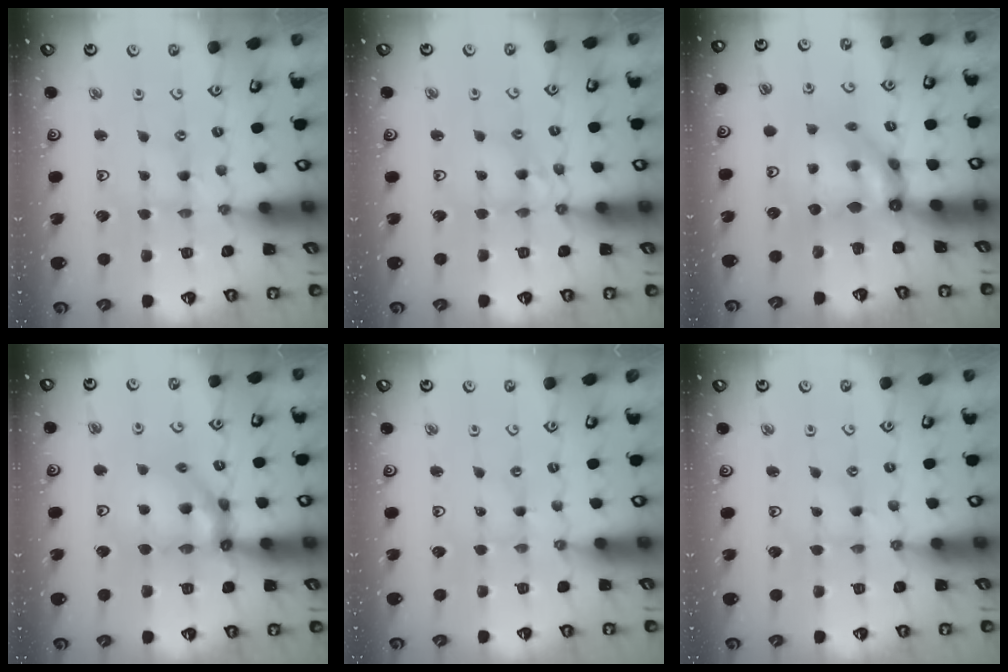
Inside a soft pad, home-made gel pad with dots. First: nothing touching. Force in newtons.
{"total": 6.4, "press": 6.3, "slide": 0.7}
{"total": 7.7, "press": 7.6, "slide": 0.6}
{"total": 11.5, "press": 11.5, "slide": 1.2}
{"total": 0.0}
{"total": 0.0}